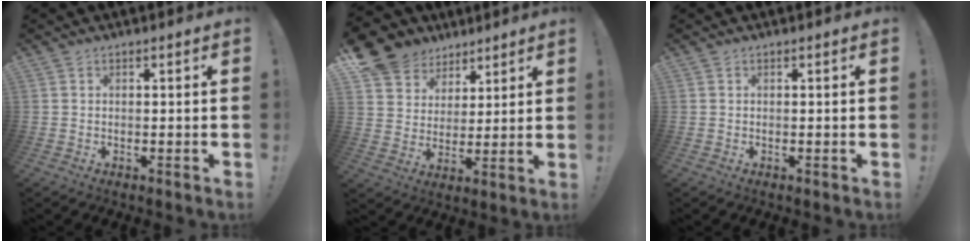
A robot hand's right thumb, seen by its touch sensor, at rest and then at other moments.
{"total": 11.1, "force": [7.0, 8.3, 2.3], "torque": [-0.041, -0.049, 0.143]}
{"total": 0.0}